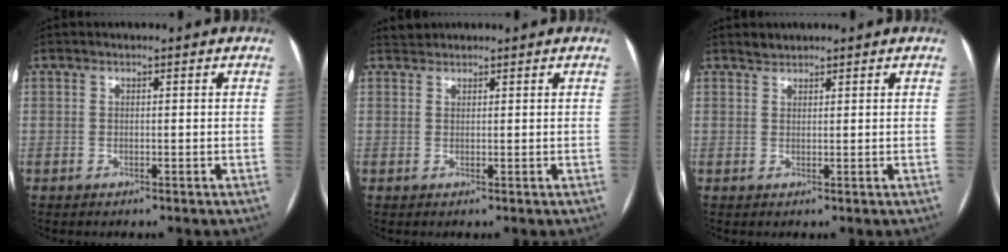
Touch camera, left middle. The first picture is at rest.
{"total": 1.2, "force": [1.1, 0.3, -0.3], "torque": [-0.002, 0.012, 0.022]}
{"total": 1.2, "force": [1.1, 0.4, -0.1], "torque": [-0.001, 0.004, 0.020]}